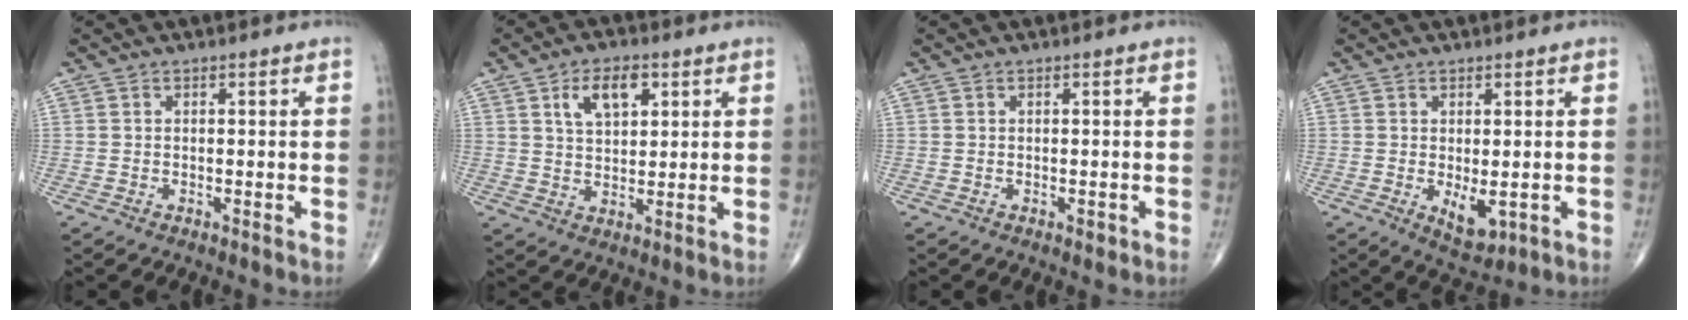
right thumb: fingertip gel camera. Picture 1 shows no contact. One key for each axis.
{"total": 7.7, "fx": 3.3, "fy": 4.2, "fz": 5.5, "tx": -0.077, "ty": -0.009, "tz": 0.057}
{"total": 0.9, "fx": -0.2, "fy": 0.6, "fz": 0.6, "tx": -0.005, "ty": -0.001, "tz": -0.003}
{"total": 4.7, "fx": -0.7, "fy": 2.4, "fz": 4.0, "tx": -0.048, "ty": -0.011, "tz": 0.002}